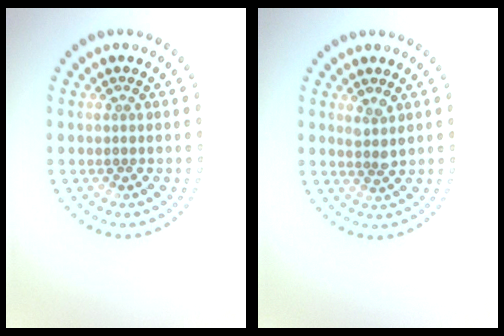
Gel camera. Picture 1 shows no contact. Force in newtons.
{"total": 1.3, "press": 1.2, "slide": 0.7}